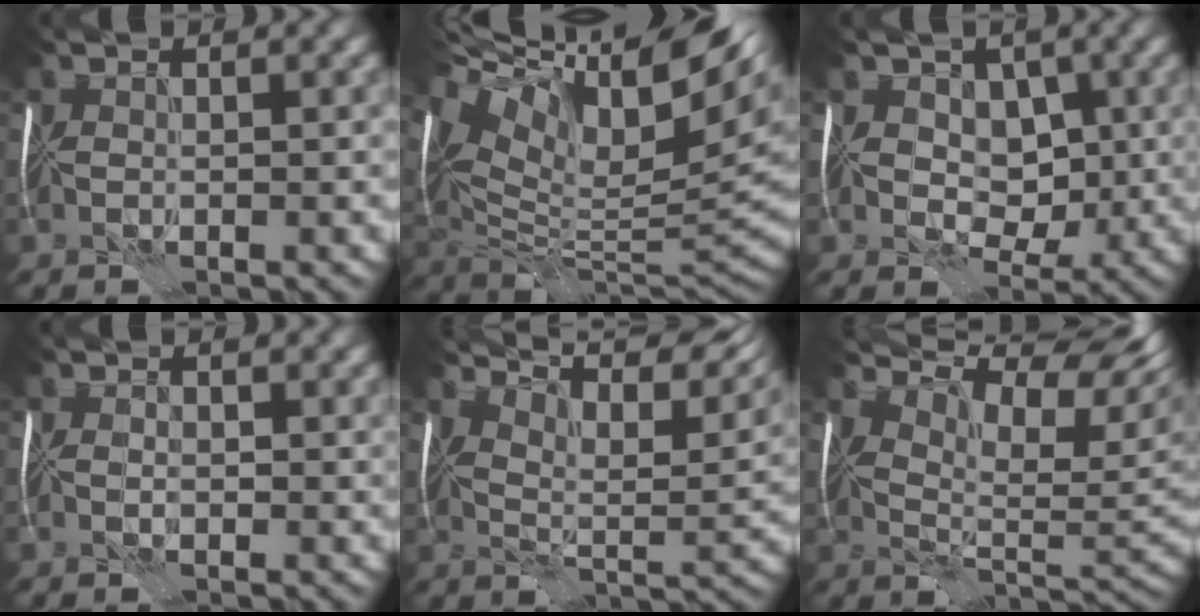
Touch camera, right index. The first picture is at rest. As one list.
[{"total": 15.2, "force": [6.2, 6.3, 12.4], "torque": [-0.235, 0.025, 0.106]}, {"total": 4.7, "force": [0.8, 3.8, 2.6], "torque": [-0.031, -0.006, 0.008]}, {"total": 2.1, "force": [0.8, 1.6, 1.1], "torque": [-0.015, 0.006, 0.006]}, {"total": 11.2, "force": [8.6, 2.4, 6.7], "torque": [-0.119, 0.011, 0.122]}, {"total": 10.2, "force": [5.8, 3.8, 7.5], "torque": [-0.123, 0.010, 0.101]}]